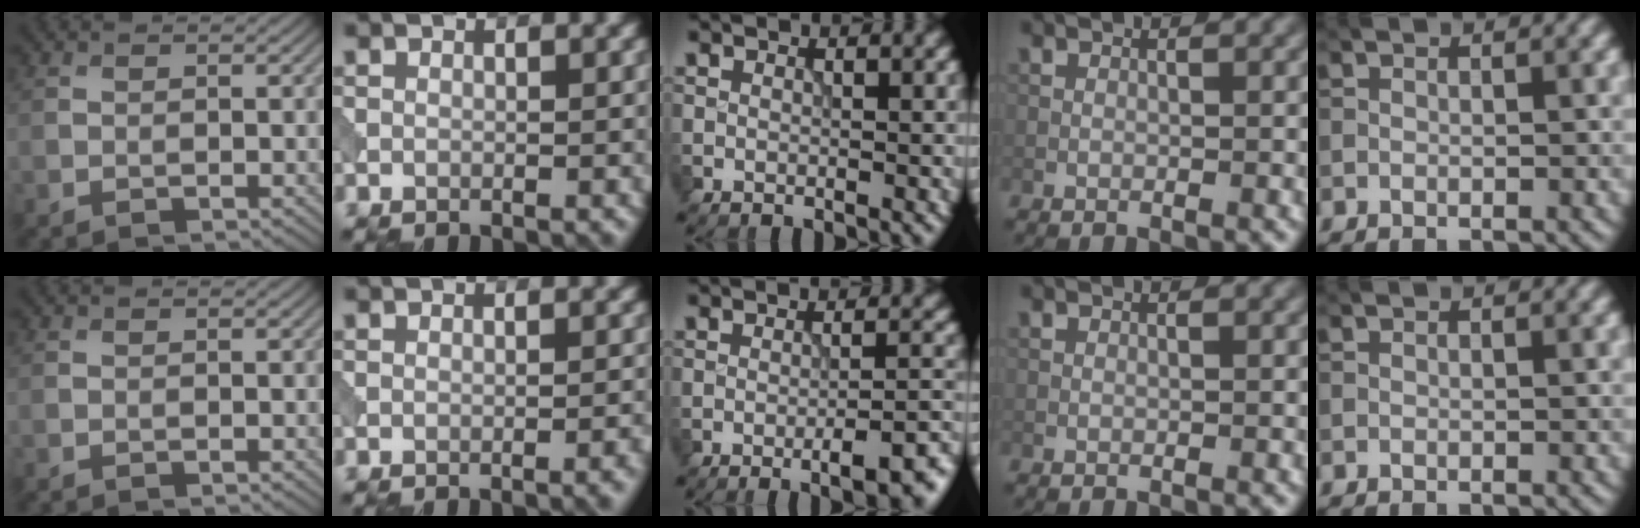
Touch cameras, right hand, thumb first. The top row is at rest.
{"index": {"total": 1.3, "force": [-0.6, 0.3, 1.2], "torque": [-0.010, 0.004, -0.011]}, "middle": {"total": 6.1, "force": [-3.2, 1.5, 5.0], "torque": [-0.064, 0.001, -0.041]}}